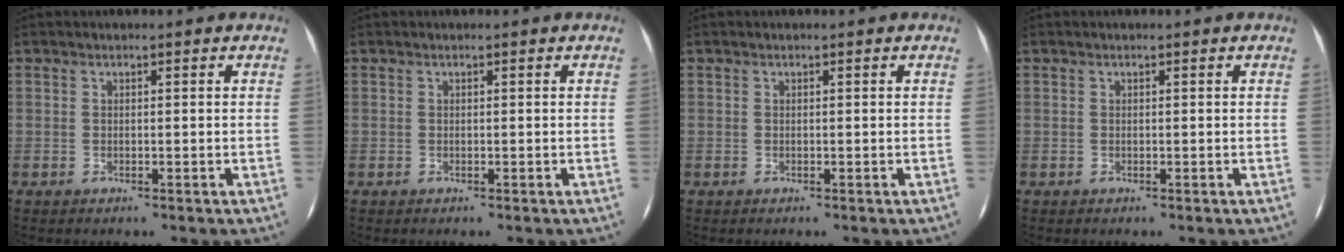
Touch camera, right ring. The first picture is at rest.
{"total": 0.0}
{"total": 0.0}
{"total": 0.0}